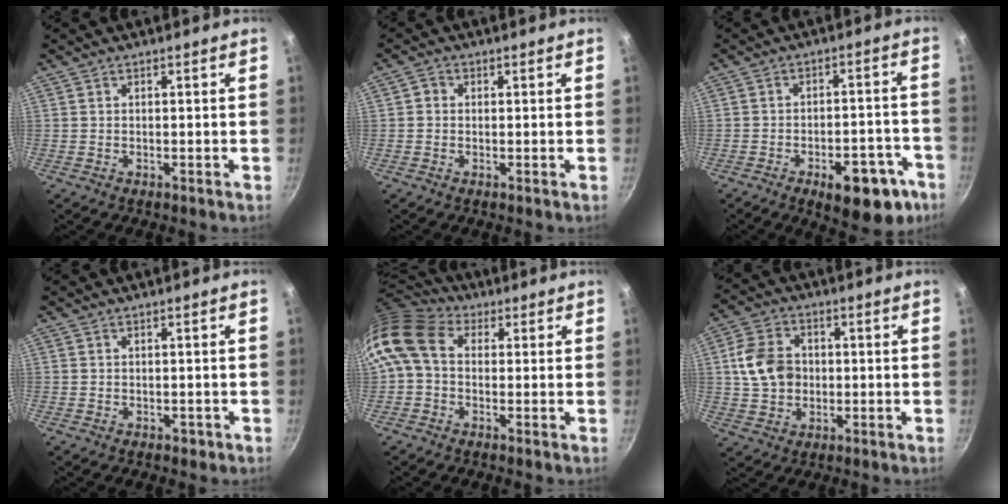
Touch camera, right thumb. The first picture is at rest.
{"total": 1.9, "force": [-0.1, 1.7, 0.9], "torque": [-0.015, 0.007, -0.006]}
{"total": 14.0, "force": [-7.4, 6.6, 9.9], "torque": [-0.082, 0.049, -0.088]}
{"total": 1.6, "force": [-0.8, 1.1, 0.8], "torque": [-0.007, 0.009, -0.006]}
{"total": 10.5, "force": [1.1, 7.9, 6.8], "torque": [-0.132, 0.023, 0.001]}
{"total": 9.8, "force": [0.5, 7.8, 6.0], "torque": [-0.092, 0.011, 0.003]}